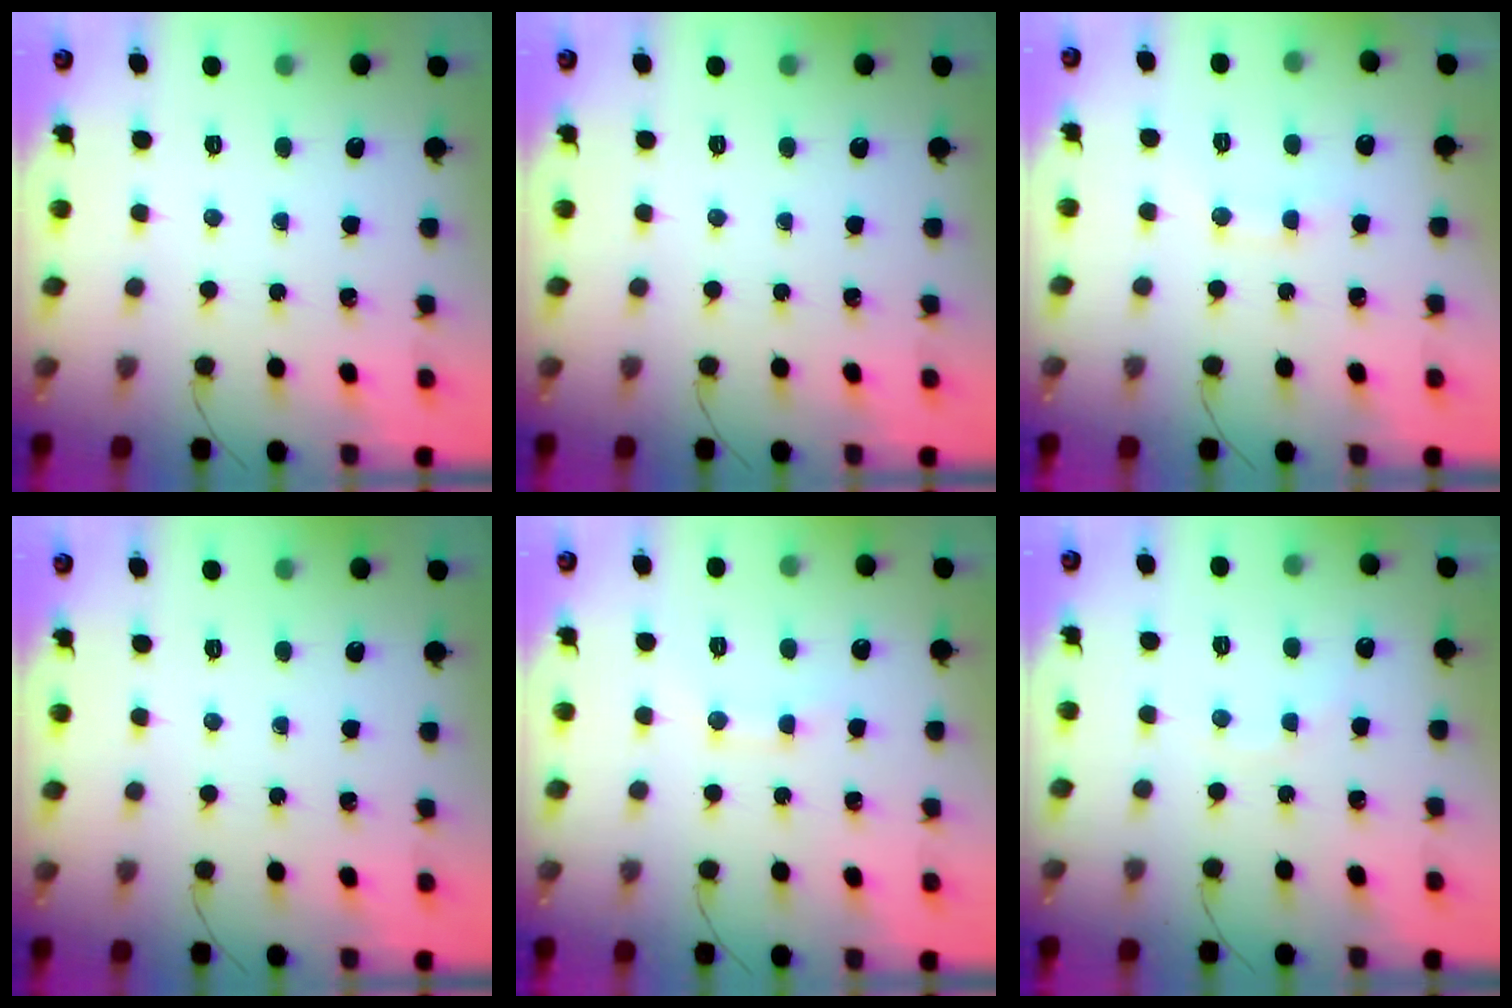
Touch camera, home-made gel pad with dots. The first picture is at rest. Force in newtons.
{"total": 0.0}
{"total": 8.0, "press": 8.0, "slide": 0.8}
{"total": 0.0}
{"total": 5.9, "press": 5.7, "slide": 1.6}
{"total": 5.0, "press": 5.0, "slide": 0.9}